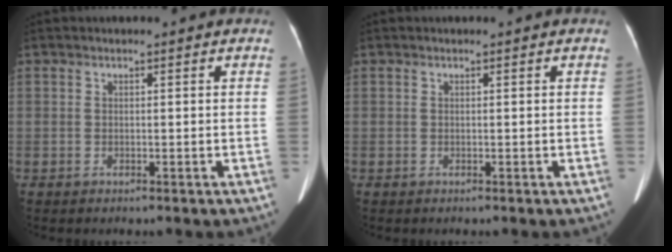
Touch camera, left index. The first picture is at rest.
{"total": 0.0}